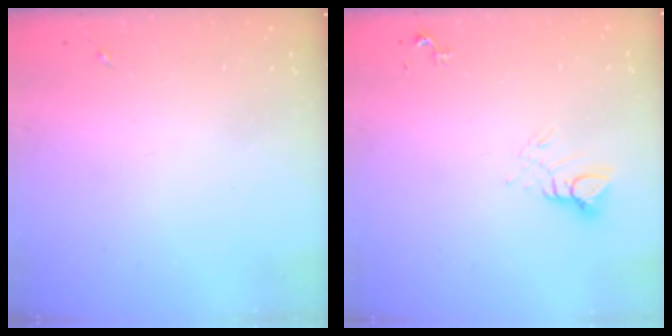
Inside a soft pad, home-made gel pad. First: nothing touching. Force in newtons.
{"total": 5.9, "press": 5.9, "slide": 0.2}